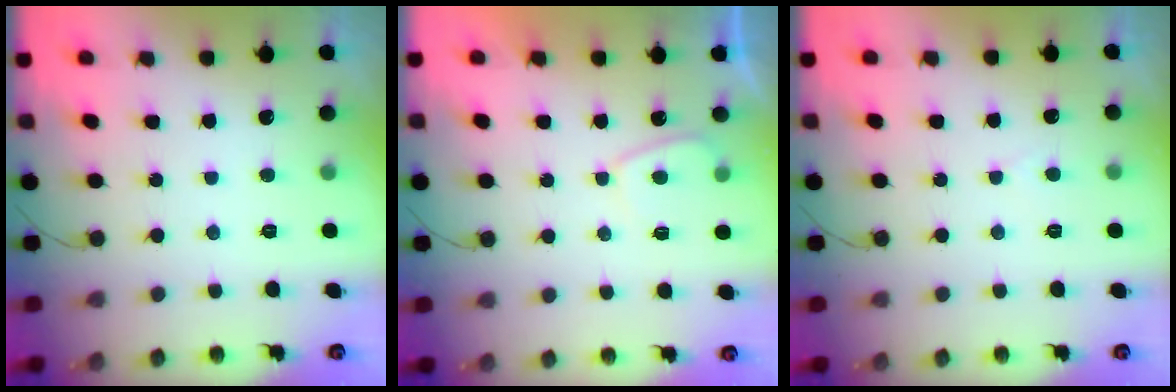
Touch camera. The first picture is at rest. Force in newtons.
{"total": 3.3, "press": 3.2, "slide": 0.7}
{"total": 2.0, "press": 2.0, "slide": 0.2}